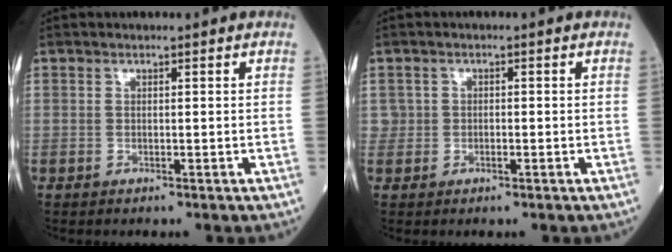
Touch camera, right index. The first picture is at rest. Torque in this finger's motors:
{"motor_torque": [-0.23, -0.14, -0.06, -0.02]}